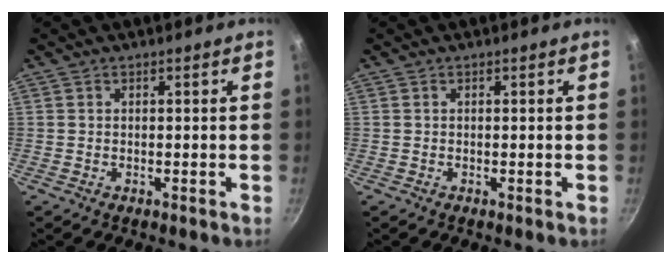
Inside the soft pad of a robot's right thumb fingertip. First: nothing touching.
{"total": 0.0}